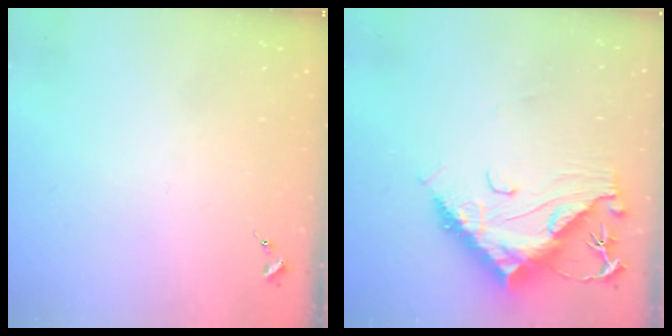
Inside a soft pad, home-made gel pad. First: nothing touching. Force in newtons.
{"total": 14.6, "press": 14.5, "slide": 1.5}